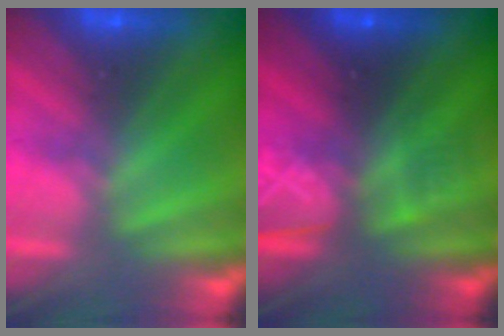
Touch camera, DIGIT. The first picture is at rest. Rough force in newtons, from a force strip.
{"total": 3.2}